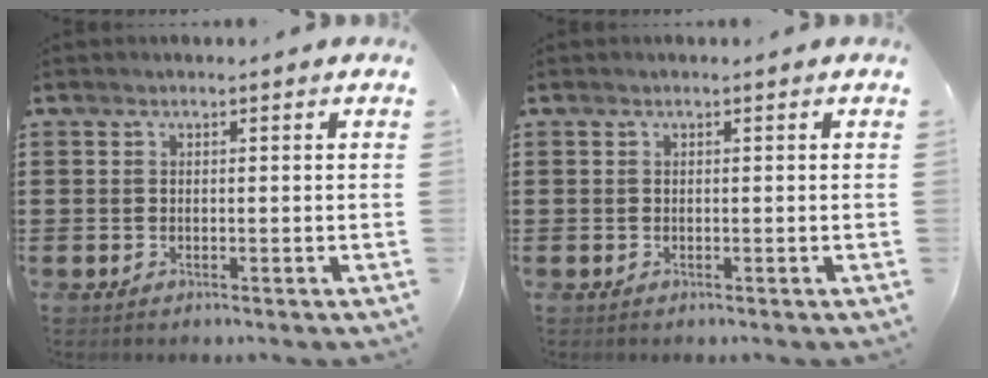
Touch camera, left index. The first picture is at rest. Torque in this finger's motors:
{"motor_torque": [-0.02, -0.01, 0.00, -0.01]}